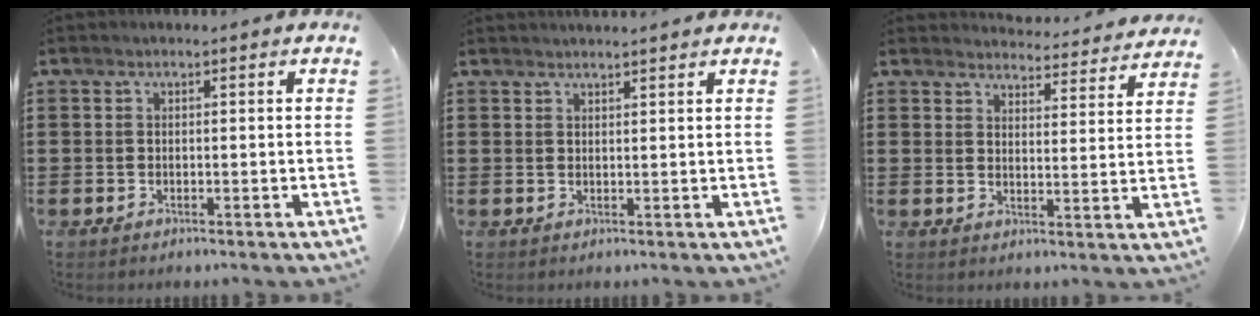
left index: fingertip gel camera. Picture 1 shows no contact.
{"total": 1.5, "force": [1.5, -0.1, 0.2], "torque": [-0.006, 0.001, 0.030]}
{"total": 4.1, "force": [4.1, 0.1, 0.0], "torque": [-0.011, -0.033, 0.070]}